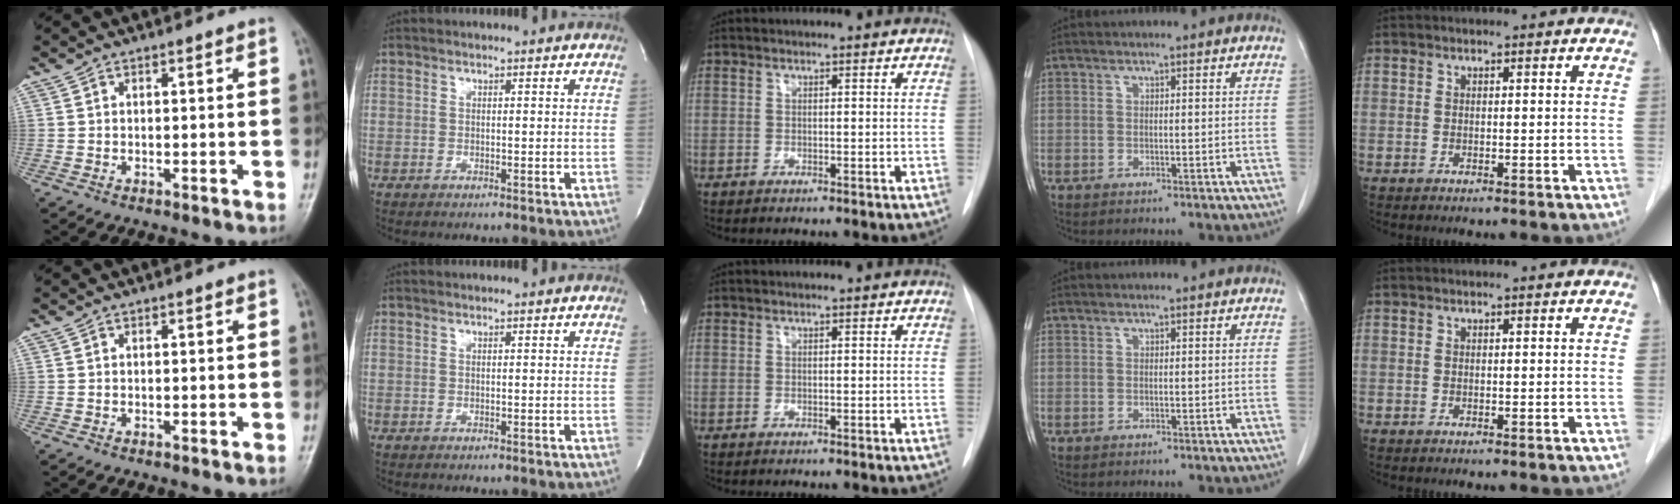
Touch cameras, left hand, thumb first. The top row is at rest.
{}